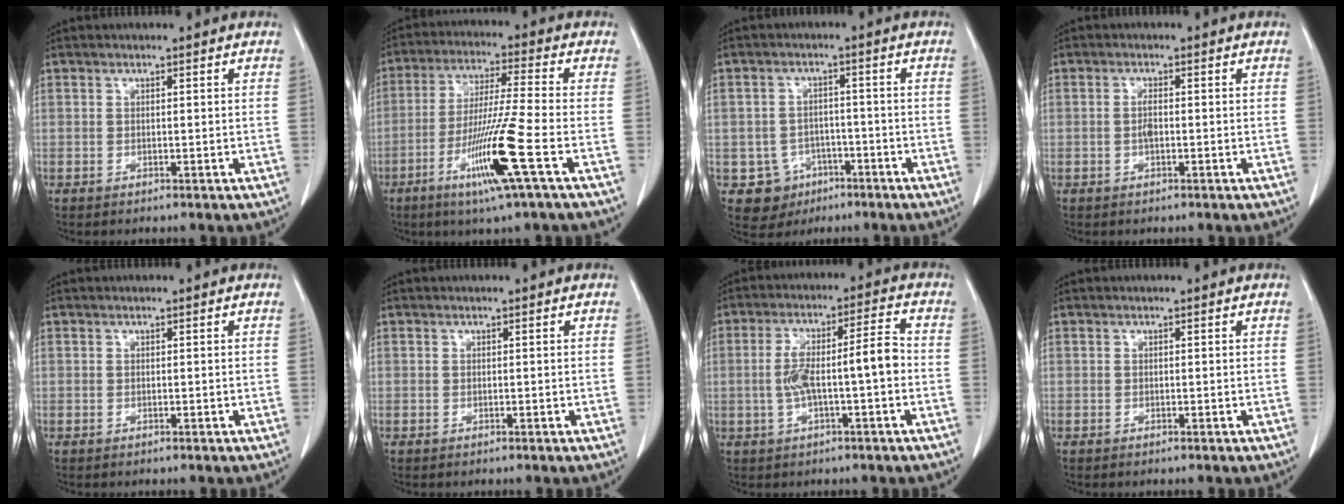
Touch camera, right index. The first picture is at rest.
{"total": 12.3, "force": [-5.1, -1.4, 11.1], "torque": [-0.218, -0.023, -0.098]}
{"total": 6.0, "force": [-2.4, 5.5, 0.6], "torque": [-0.004, 0.013, -0.026]}
{"total": 1.6, "force": [-0.3, 0.4, 1.5], "torque": [-0.034, 0.001, -0.006]}
{"total": 0.0}
{"total": 0.0}
{"total": 8.8, "force": [-1.2, 1.4, 8.6], "torque": [-0.158, 0.031, -0.019]}
{"total": 0.0}